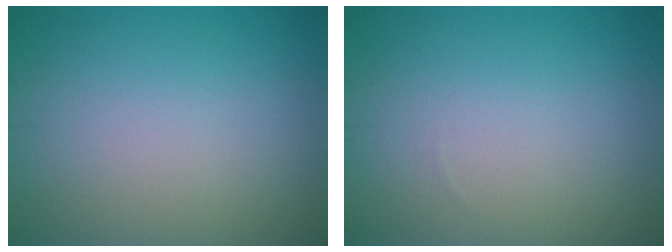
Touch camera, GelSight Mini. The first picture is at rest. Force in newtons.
{"total": 0.0}